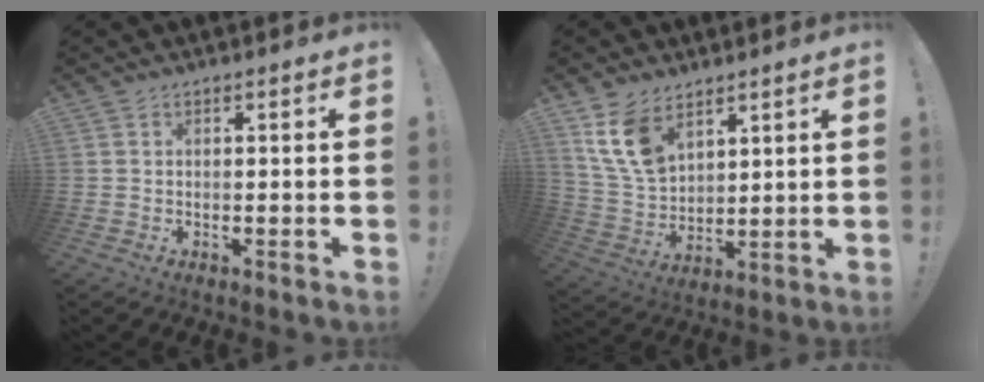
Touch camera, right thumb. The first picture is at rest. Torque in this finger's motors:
{"motor_torque": [0.36, 0.48, 0.52, 0.72, 0.03]}